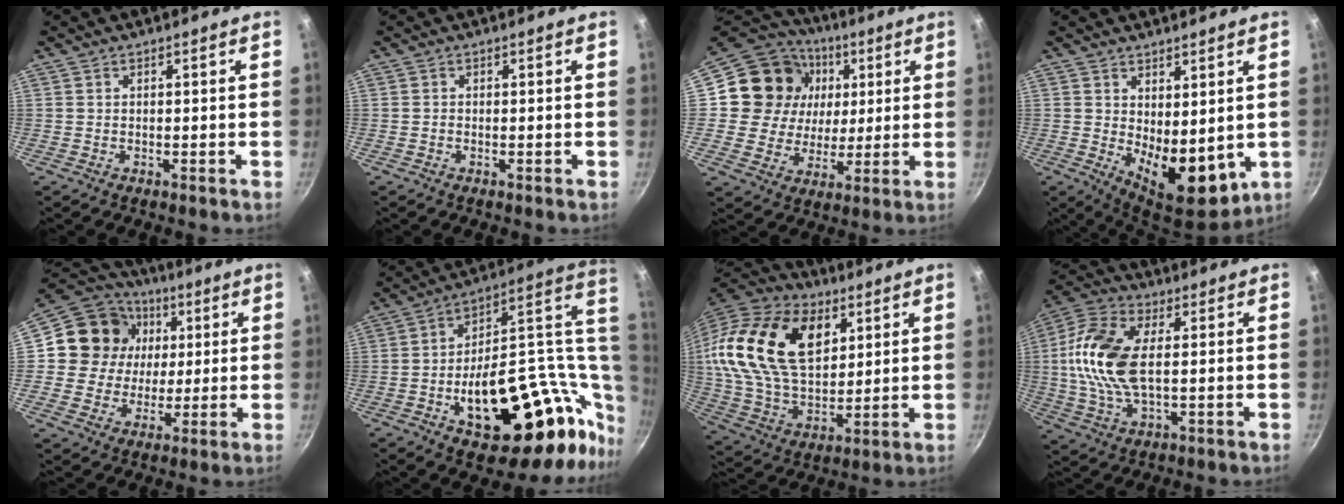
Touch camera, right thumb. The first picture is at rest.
{"total": 0.0}
{"total": 18.1, "force": [4.6, 15.9, 7.3], "torque": [-0.112, 0.004, 0.072]}
{"total": 10.9, "force": [0.9, 5.8, 9.2], "torque": [-0.110, -0.036, 0.029]}
{"total": 15.5, "force": [3.3, 14.1, 5.5], "torque": [-0.075, 0.012, 0.047]}
{"total": 33.3, "force": [-1.5, 17.8, 28.1], "torque": [-0.360, 0.024, -0.001]}
{"total": 28.2, "force": [10.4, 17.7, 19.3], "torque": [-0.361, -0.004, 0.181]}
{"total": 15.3, "force": [1.5, 7.7, 13.1], "torque": [-0.267, 0.012, 0.019]}